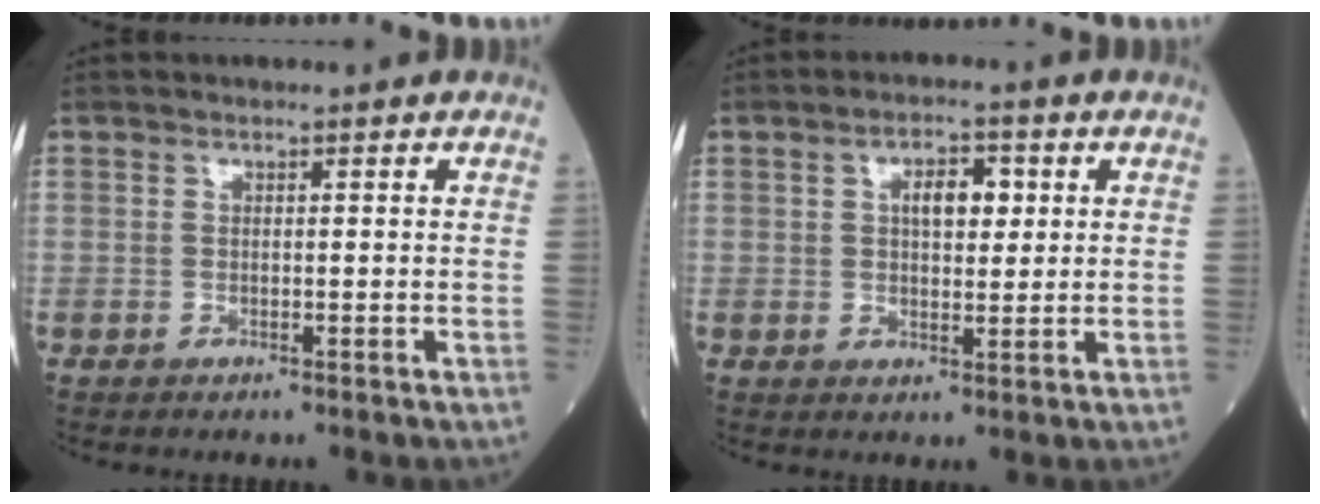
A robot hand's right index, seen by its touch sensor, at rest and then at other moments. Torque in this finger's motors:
{"motor_torque": [0.07, 0.02, 0.06, 0.05]}